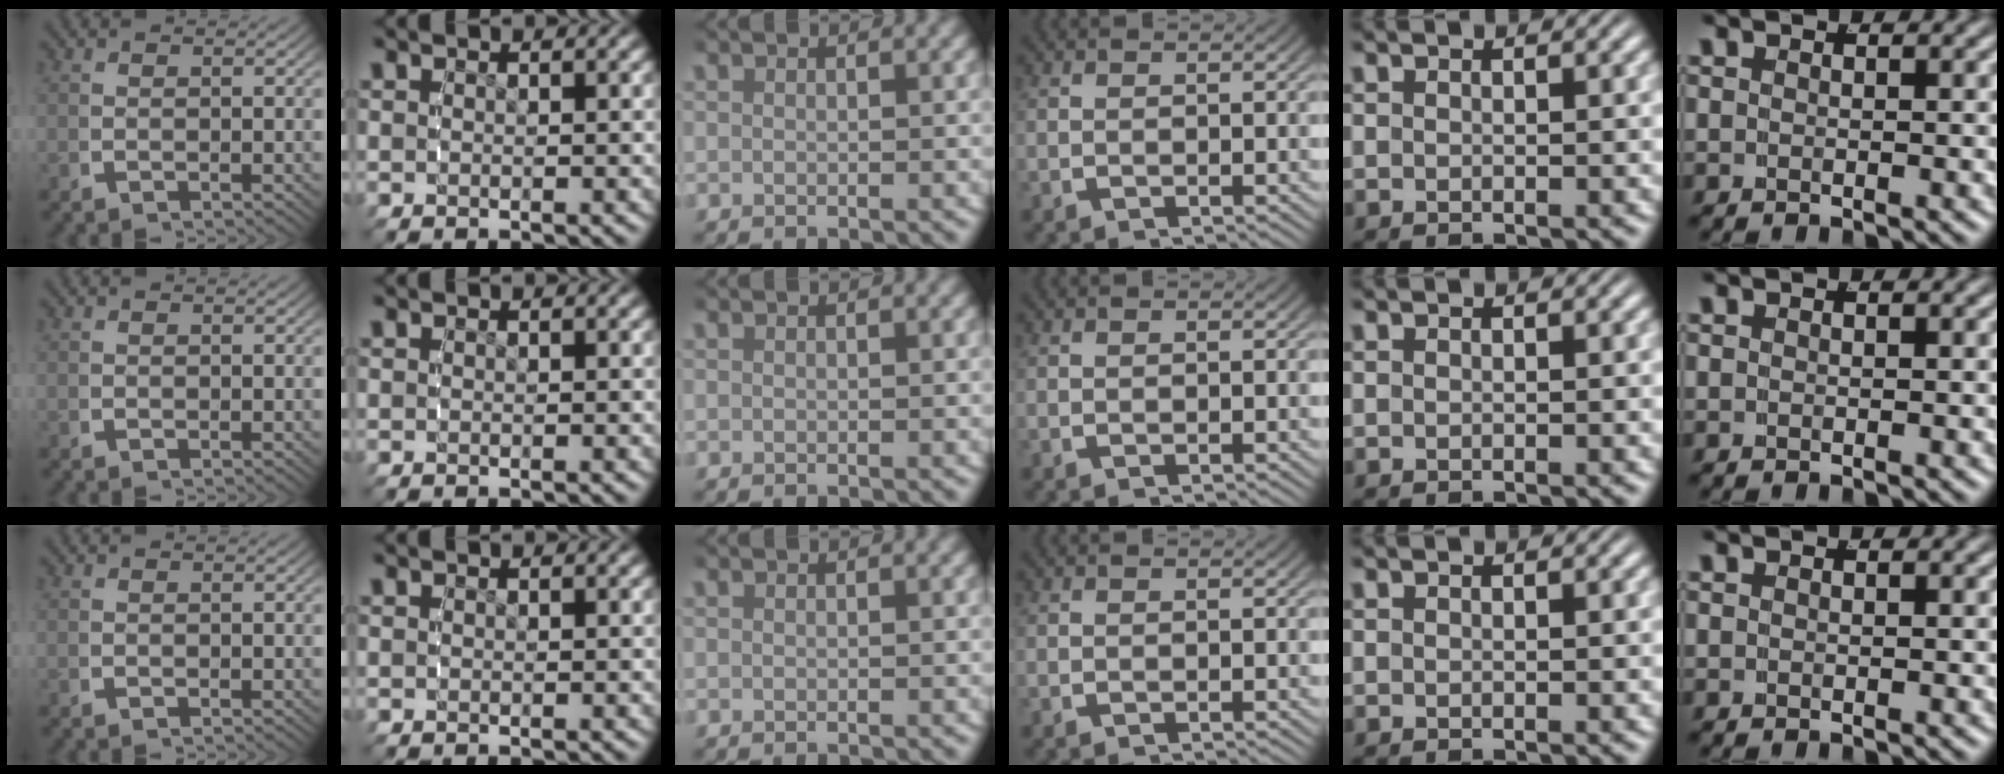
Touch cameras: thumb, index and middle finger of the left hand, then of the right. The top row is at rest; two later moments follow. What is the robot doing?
{"motion": "reach", "object": "jewelry box"}